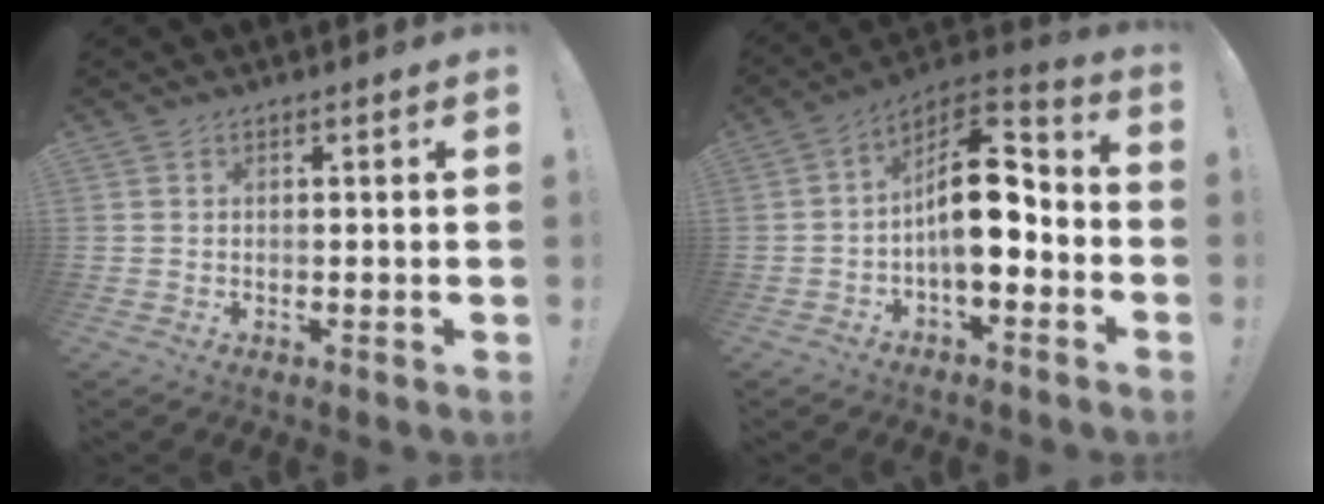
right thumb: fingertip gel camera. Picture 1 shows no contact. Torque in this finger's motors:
{"motor_torque": [2.53, 1.87, 1.60, -0.60, 0.49]}